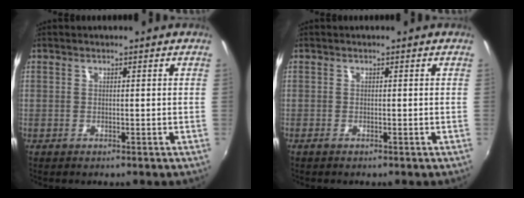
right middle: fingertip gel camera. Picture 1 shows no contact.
{"total": 0.6, "force": [-0.4, 0.1, 0.3], "torque": [-0.007, -0.003, -0.010]}